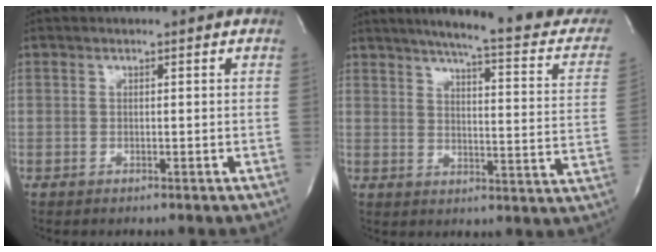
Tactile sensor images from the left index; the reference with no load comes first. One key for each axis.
{"total": 20.9, "fx": 17.9, "fy": 1.8, "fz": 10.6, "tx": -0.141, "ty": -0.037, "tz": 0.212}